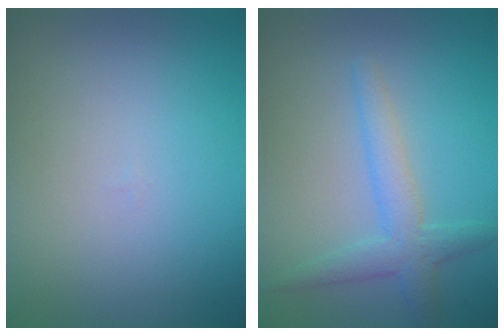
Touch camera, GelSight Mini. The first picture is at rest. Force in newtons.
{"total": 3.0, "press": 3.0, "slide": 0.0}